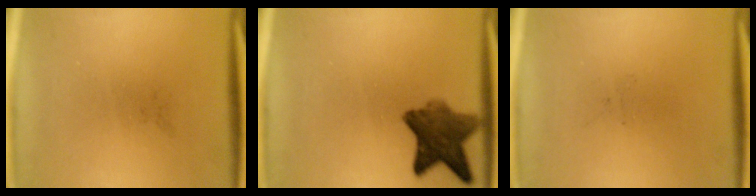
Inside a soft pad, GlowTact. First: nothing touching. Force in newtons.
{"total": 7.9}
{"total": 0.0}